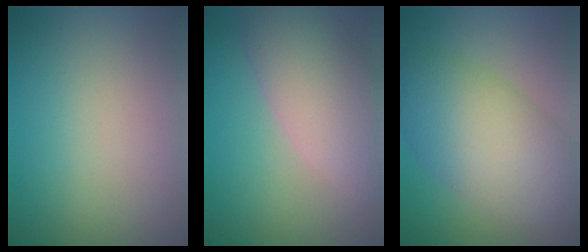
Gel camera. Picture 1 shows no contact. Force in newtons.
{"total": 7.5, "press": 7.5, "slide": 0.5}
{"total": 9.2, "press": 9.2, "slide": 0.3}